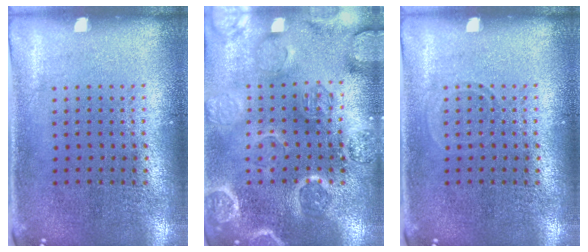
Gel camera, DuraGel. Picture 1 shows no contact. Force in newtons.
{"total": 3.5, "press": 3.4, "slide": 0.8}
{"total": 0.6, "press": 0.5, "slide": 0.2}